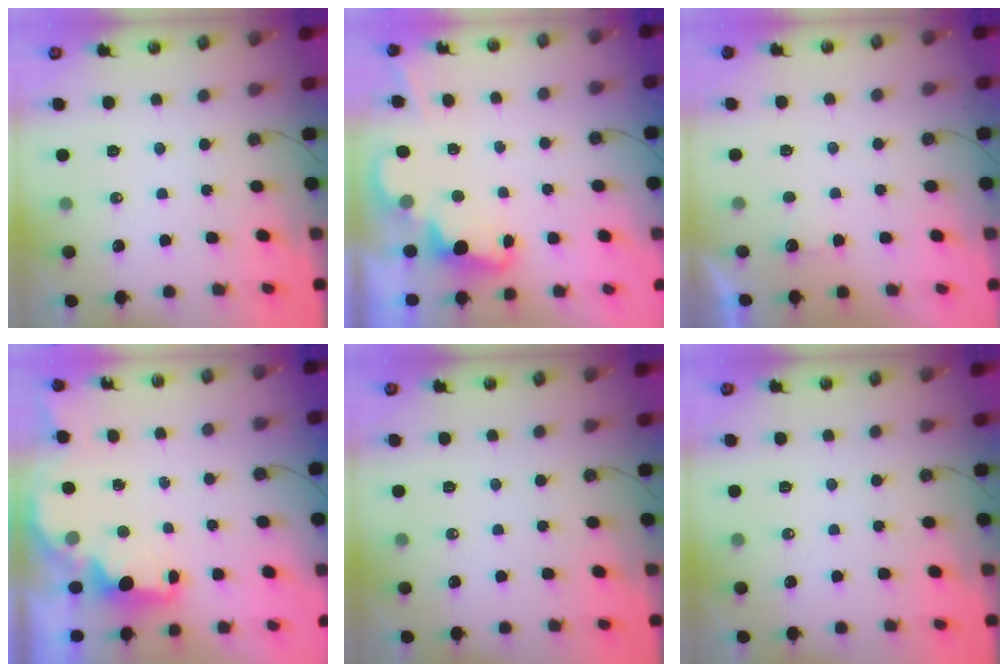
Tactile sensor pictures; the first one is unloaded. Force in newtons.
{"total": 2.3, "press": 2.2, "slide": 0.5}
{"total": 1.0, "press": 0.7, "slide": 0.6}
{"total": 2.3, "press": 2.2, "slide": 0.8}
{"total": 0.0}
{"total": 0.0}